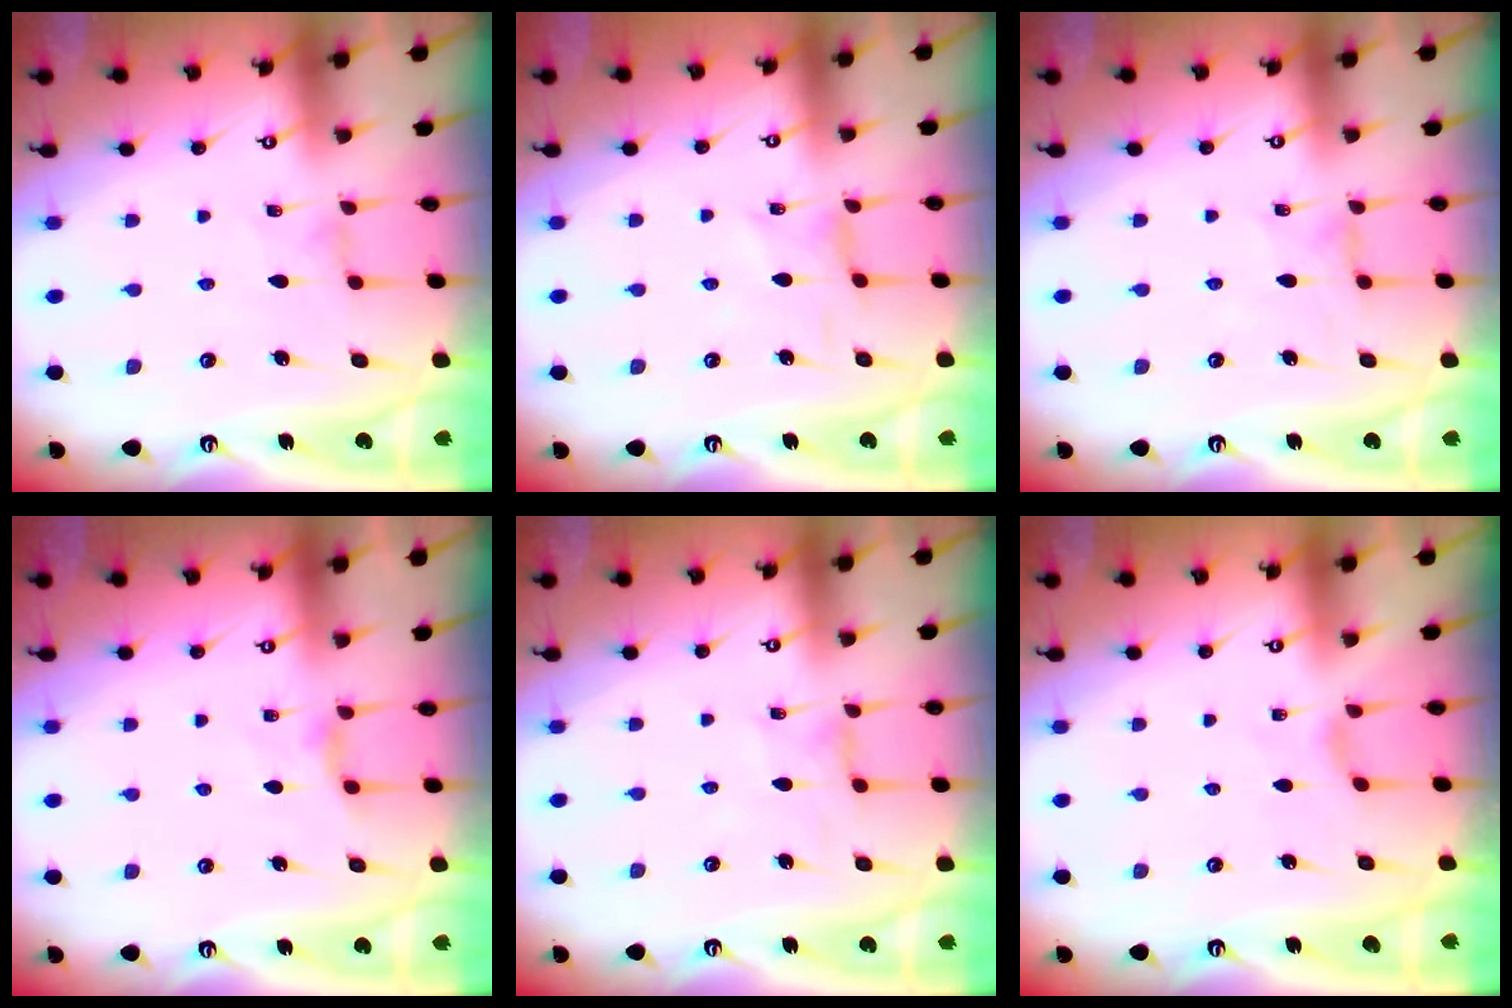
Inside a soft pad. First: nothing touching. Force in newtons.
{"total": 1.6, "press": 1.5, "slide": 0.3}
{"total": 0.8, "press": 0.7, "slide": 0.3}
{"total": 4.4, "press": 4.3, "slide": 0.7}
{"total": 1.0, "press": 1.0, "slide": 0.3}
{"total": 2.0, "press": 2.0, "slide": 0.5}